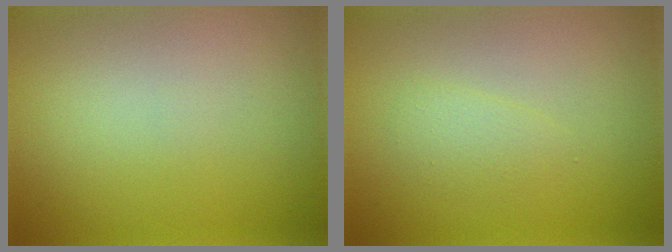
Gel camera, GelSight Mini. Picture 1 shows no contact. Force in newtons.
{"total": 1.4, "press": 1.4, "slide": 0.1}